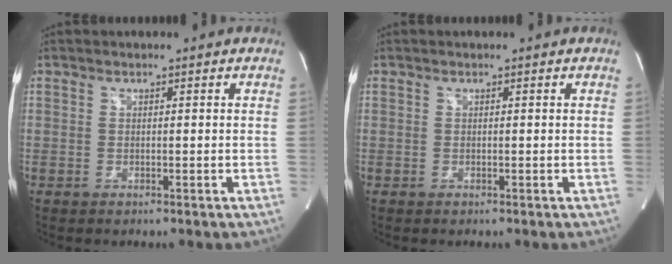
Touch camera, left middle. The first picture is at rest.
{"total": 0.0}